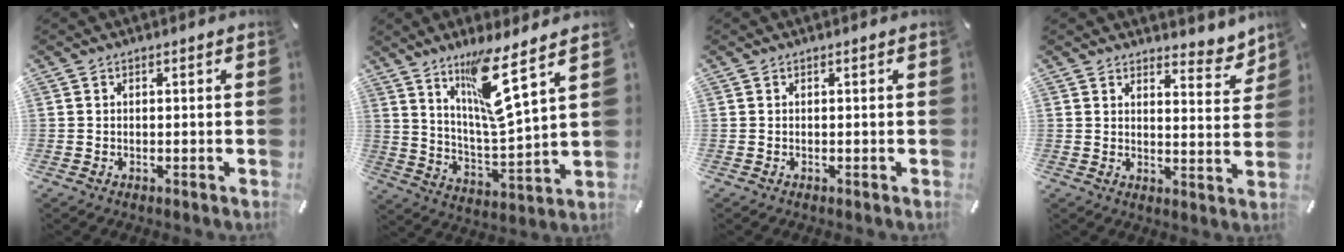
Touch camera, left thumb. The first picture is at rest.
{"total": 13.7, "force": [9.3, 1.6, 9.9], "torque": [-0.177, -0.047, 0.149]}
{"total": 0.0}
{"total": 6.1, "force": [5.4, 2.6, 1.4], "torque": [0.001, -0.051, 0.091]}